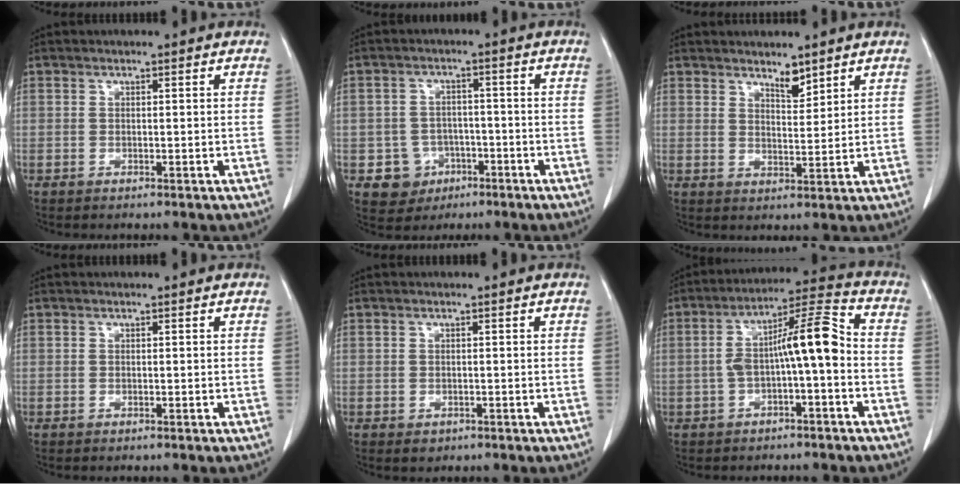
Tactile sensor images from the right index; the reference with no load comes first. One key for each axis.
{"total": 5.7, "fx": -2.4, "fy": 5.1, "fz": 0.8, "tx": -0.008, "ty": 0.013, "tz": -0.029}
{"total": 3.3, "fx": 2.8, "fy": 0.9, "fz": 1.5, "tx": -0.027, "ty": -0.009, "tz": 0.050}
{"total": 0.0}
{"total": 1.0, "fx": -0.4, "fy": 0.9, "fz": 0.4, "tx": -0.005, "ty": 0.003, "tz": 0.001}
{"total": 9.8, "fx": -1.1, "fy": 1.5, "fz": 9.6, "tx": -0.165, "ty": 0.037, "tz": -0.021}